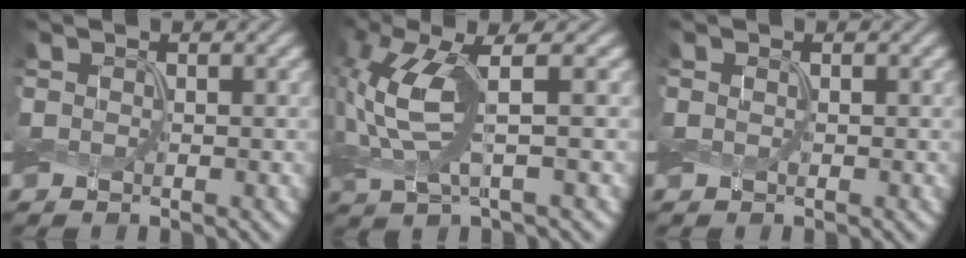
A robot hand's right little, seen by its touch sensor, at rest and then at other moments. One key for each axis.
{"total": 6.6, "fx": 0.4, "fy": 2.3, "fz": 6.2, "tx": -0.162, "ty": 0.006, "tz": 0.012}
{"total": 0.0}